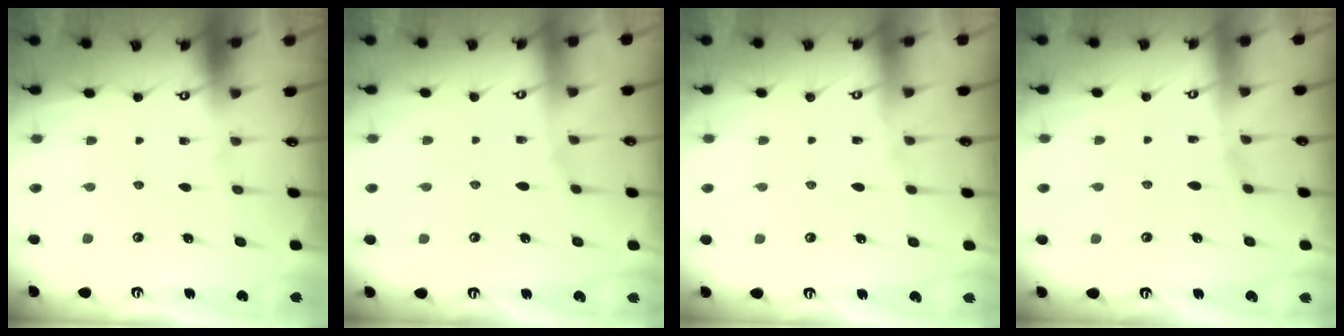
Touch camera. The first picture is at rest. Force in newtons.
{"total": 2.4, "press": 2.3, "slide": 0.5}
{"total": 1.6, "press": 1.6, "slide": 0.4}
{"total": 2.8, "press": 2.8, "slide": 0.4}